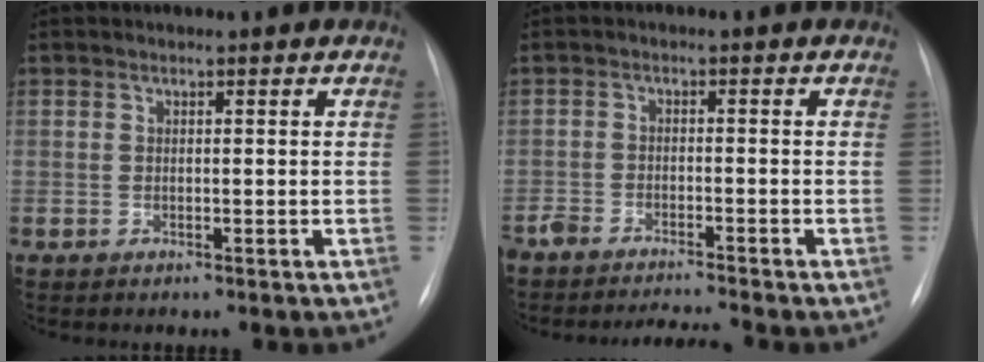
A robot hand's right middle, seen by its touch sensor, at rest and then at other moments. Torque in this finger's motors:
{"motor_torque": [-0.03, 0.02, 0.02, 0.01]}